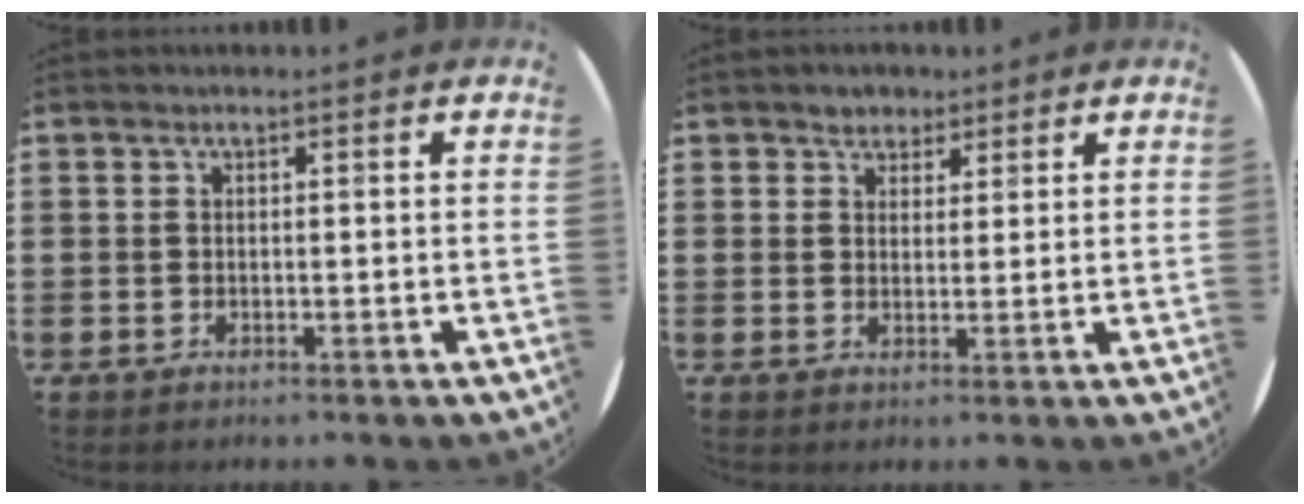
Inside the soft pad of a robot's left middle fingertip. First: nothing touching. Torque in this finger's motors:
{"motor_torque": [0.16, -0.12, 0.01, 0.00]}